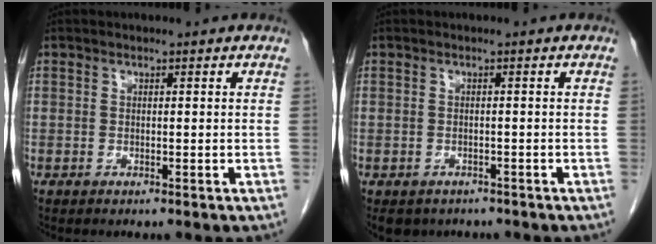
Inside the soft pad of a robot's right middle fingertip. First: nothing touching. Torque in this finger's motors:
{"motor_torque": [0.08, -0.06, -0.01, 0.00]}